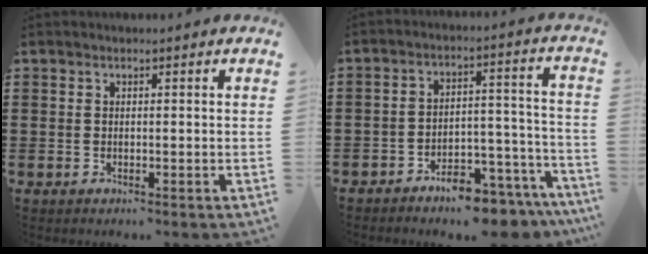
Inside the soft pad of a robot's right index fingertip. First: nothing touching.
{"total": 6.5, "force": [-6.2, 1.1, 1.5], "torque": [-0.019, 0.024, -0.118]}